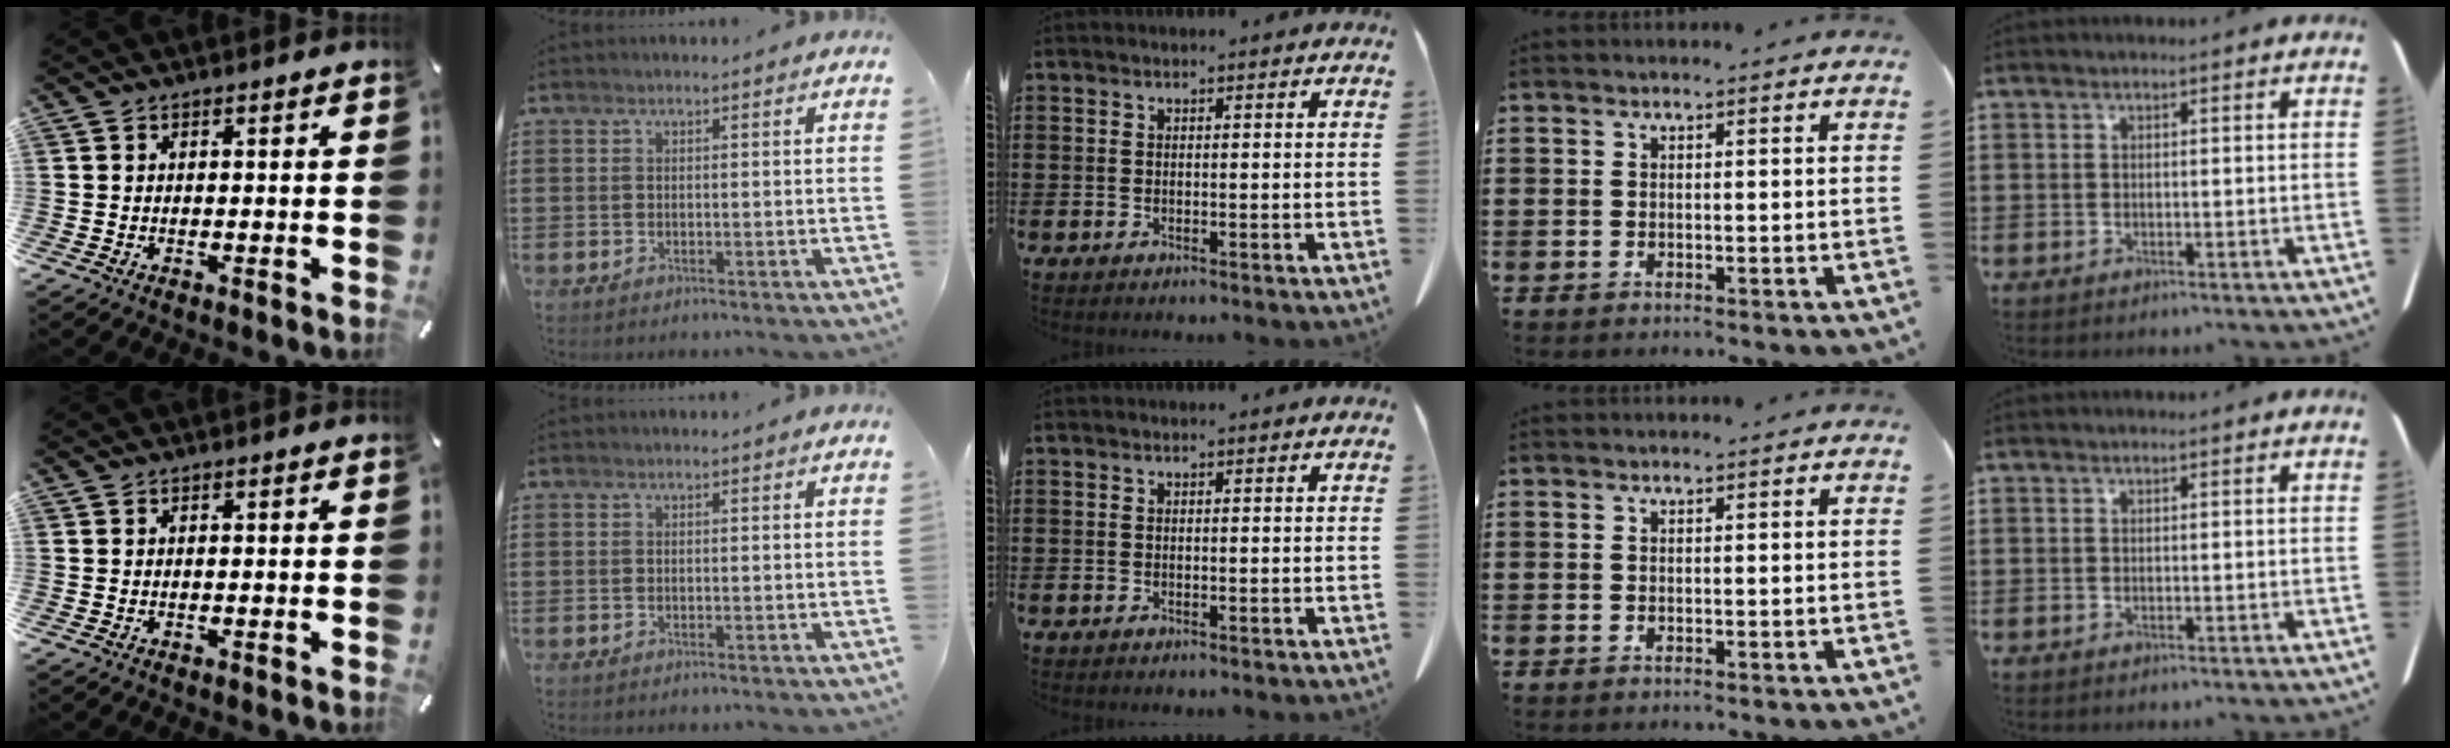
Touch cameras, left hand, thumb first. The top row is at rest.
{}